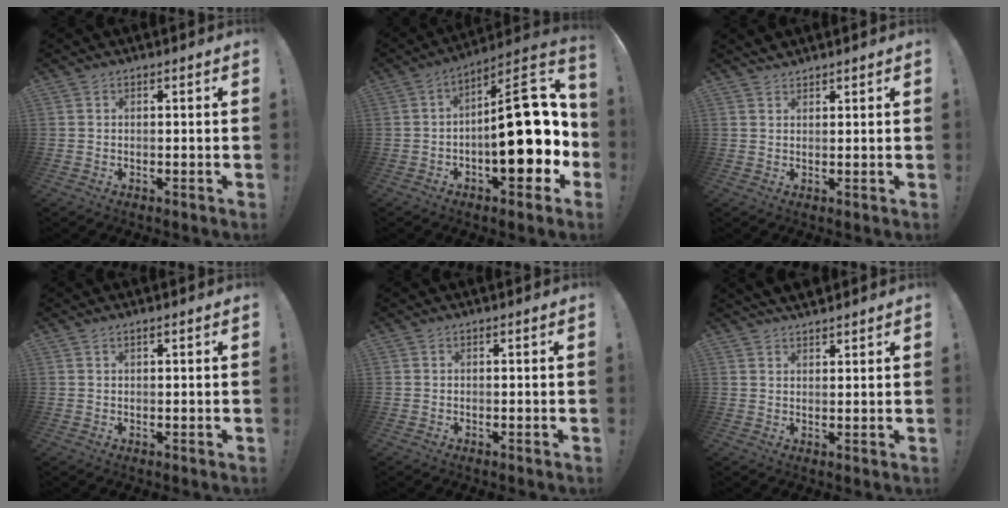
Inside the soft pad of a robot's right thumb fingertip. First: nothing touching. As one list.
[{"total": 24.3, "force": [-2.8, 10.4, 21.8], "torque": [-0.290, 0.028, -0.031]}, {"total": 1.9, "force": [1.9, 0.4, 0.2], "torque": [-0.004, -0.010, 0.036]}, {"total": 0.8, "force": [0.5, -0.1, 0.6], "torque": [-0.012, 0.000, 0.008]}, {"total": 0.0}, {"total": 3.4, "force": [3.2, 1.1, 0.9], "torque": [-0.015, -0.016, 0.060]}]